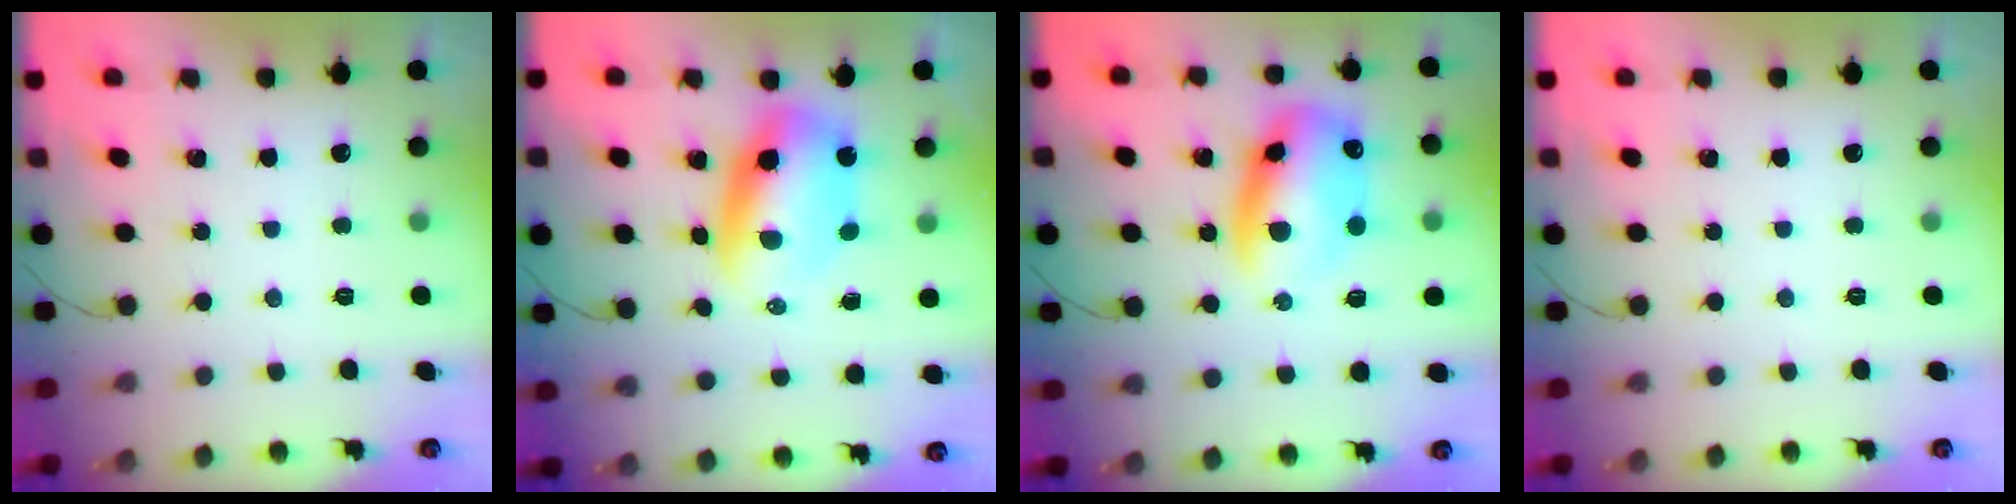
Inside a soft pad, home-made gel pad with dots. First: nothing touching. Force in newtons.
{"total": 10.8, "press": 10.4, "slide": 2.7}
{"total": 13.4, "press": 13.2, "slide": 2.7}
{"total": 0.0}